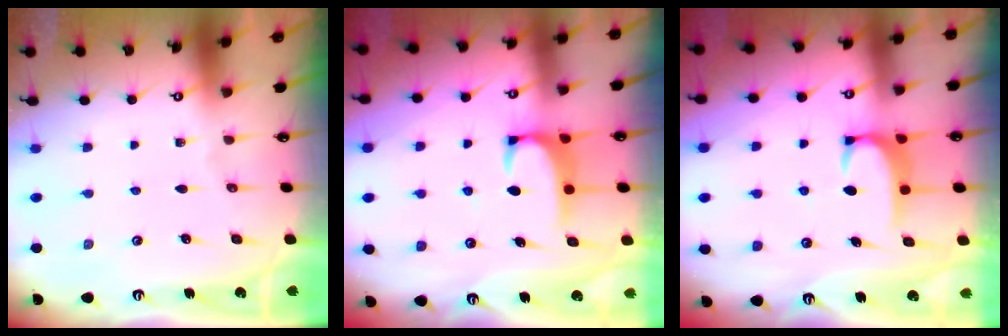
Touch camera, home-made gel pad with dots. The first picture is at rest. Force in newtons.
{"total": 1.9, "press": 1.9, "slide": 0.3}
{"total": 2.0, "press": 1.9, "slide": 0.6}